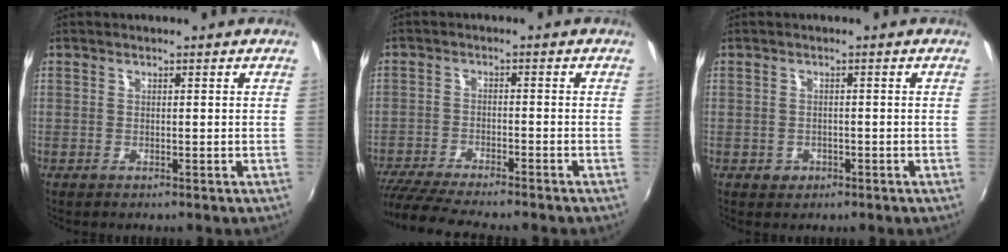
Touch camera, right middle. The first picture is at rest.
{"total": 12.4, "force": [-11.0, 1.1, 5.7], "torque": [-0.134, -0.032, -0.183]}
{"total": 2.0, "force": [-0.7, 1.8, 0.5], "torque": [-0.012, -0.002, -0.008]}